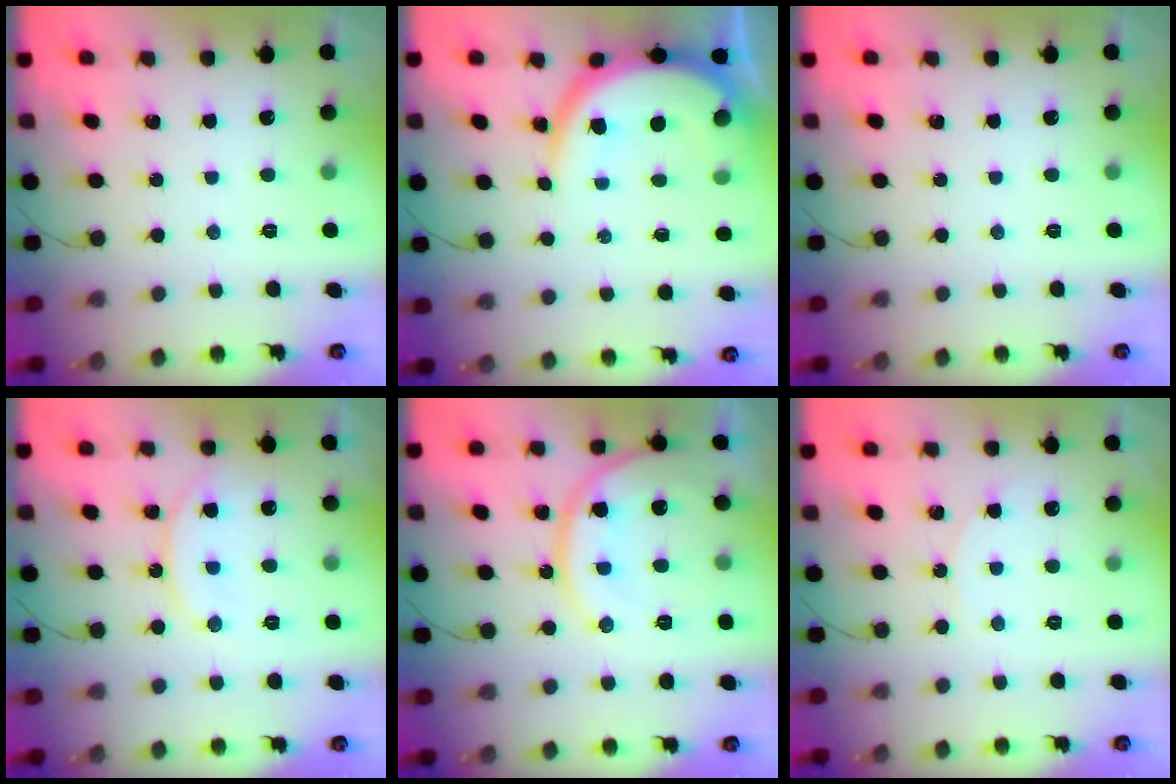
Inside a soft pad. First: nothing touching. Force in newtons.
{"total": 11.7, "press": 11.6, "slide": 1.1}
{"total": 0.0}
{"total": 11.4, "press": 11.4, "slide": 0.7}
{"total": 16.8, "press": 16.7, "slide": 2.1}
{"total": 3.8, "press": 3.7, "slide": 0.5}